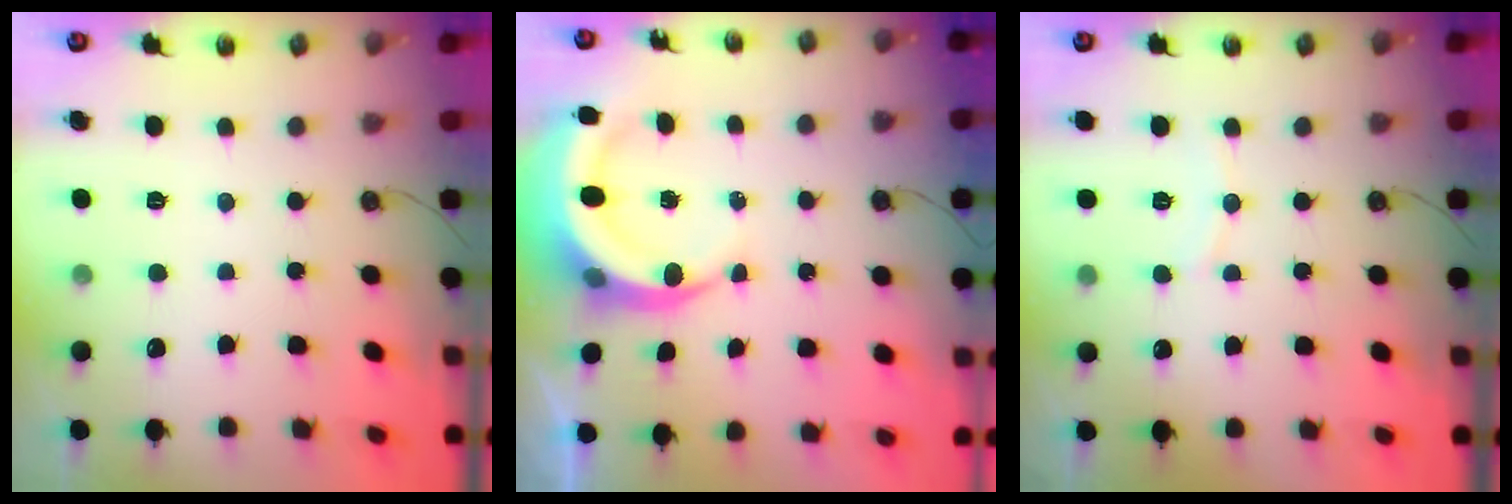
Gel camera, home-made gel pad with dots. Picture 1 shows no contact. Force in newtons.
{"total": 8.4, "press": 8.3, "slide": 1.3}
{"total": 5.1, "press": 5.0, "slide": 0.5}